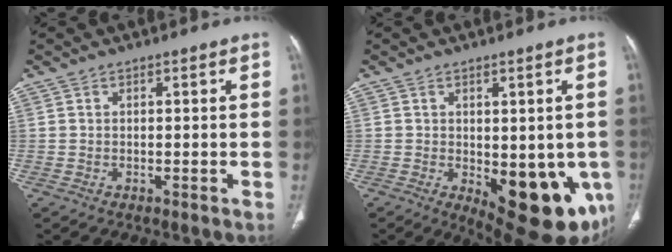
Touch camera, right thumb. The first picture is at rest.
{"total": 16.2, "force": [-4.6, 7.3, 13.7], "torque": [-0.131, -0.014, -0.036]}